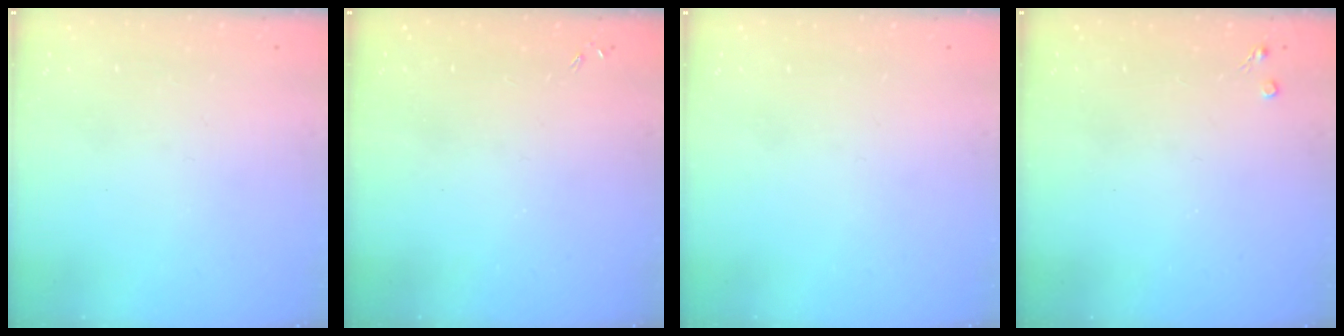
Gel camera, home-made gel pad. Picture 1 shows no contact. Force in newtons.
{"total": 0.0}
{"total": 0.0}
{"total": 2.6, "press": 2.5, "slide": 0.4}